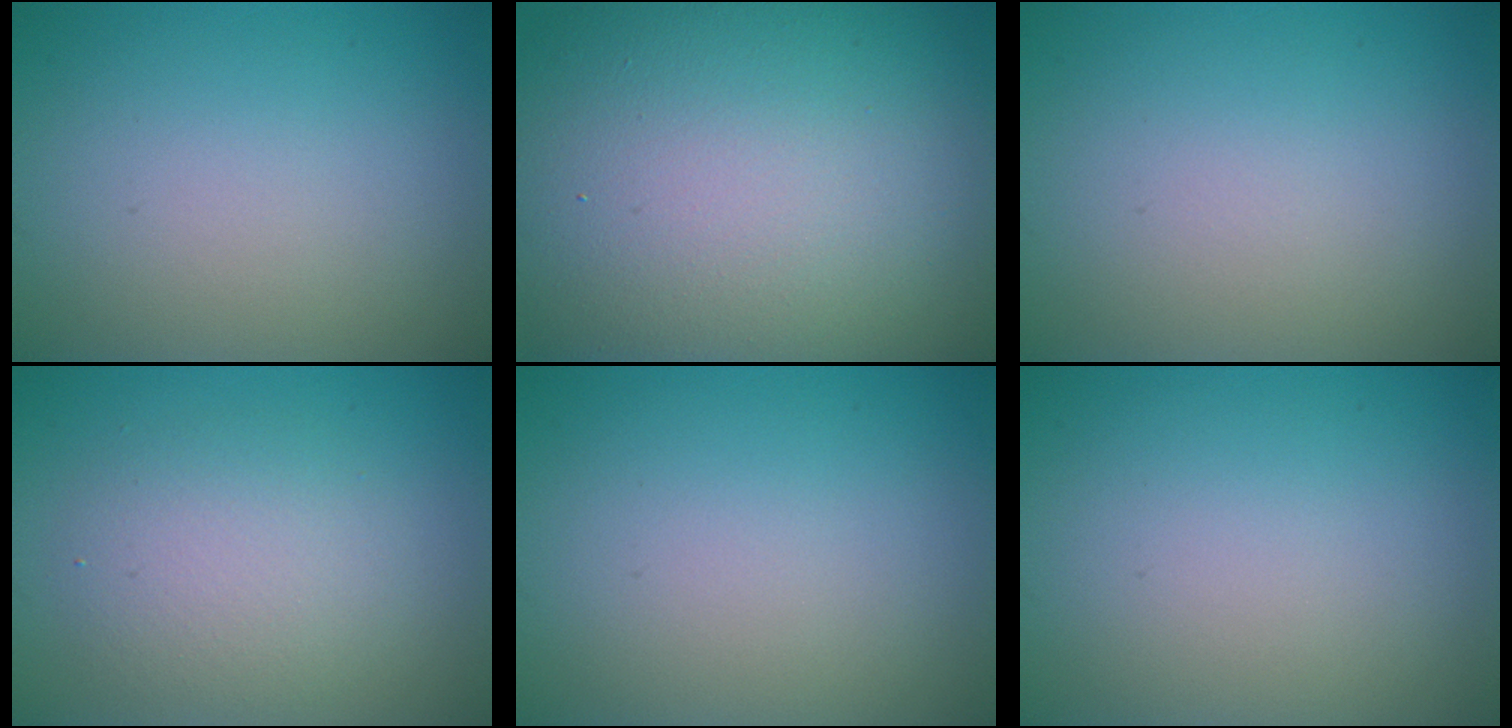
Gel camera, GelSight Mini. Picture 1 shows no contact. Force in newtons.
{"total": 19.4, "press": 19.4, "slide": 0.9}
{"total": 0.0}
{"total": 3.8, "press": 3.8, "slide": 0.3}
{"total": 0.0}
{"total": 0.0}